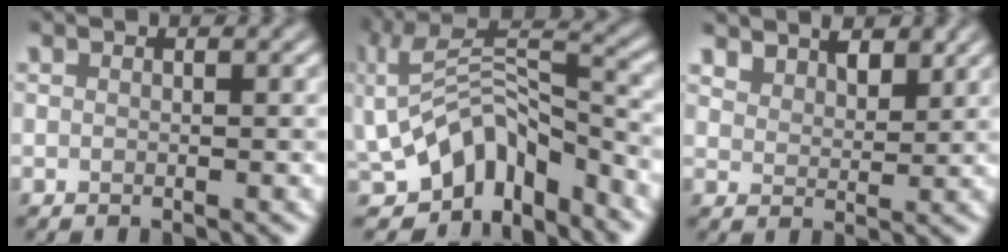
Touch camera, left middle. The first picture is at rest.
{"total": 8.6, "force": [-3.4, 4.6, 6.4], "torque": [-0.102, 0.006, -0.070]}
{"total": 3.6, "force": [3.0, 1.6, 1.1], "torque": [-0.029, -0.010, 0.056]}